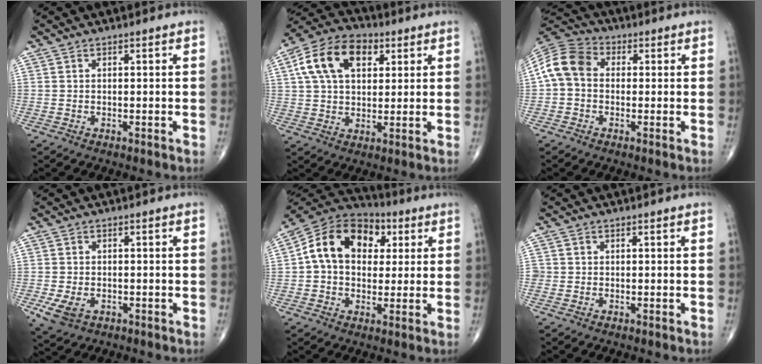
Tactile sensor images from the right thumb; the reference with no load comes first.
{"total": 14.4, "force": [4.9, 9.2, 10.0], "torque": [-0.164, 0.010, 0.081]}
{"total": 9.2, "force": [0.3, 7.2, 5.8], "torque": [-0.105, 0.029, -0.009]}
{"total": 4.1, "force": [-1.3, 2.7, 2.9], "torque": [-0.065, -0.003, -0.016]}
{"total": 15.6, "force": [3.3, 11.5, 10.1], "torque": [-0.142, 0.025, 0.046]}
{"total": 1.0, "force": [-0.2, 1.0, 0.0], "torque": [0.007, 0.005, -0.006]}